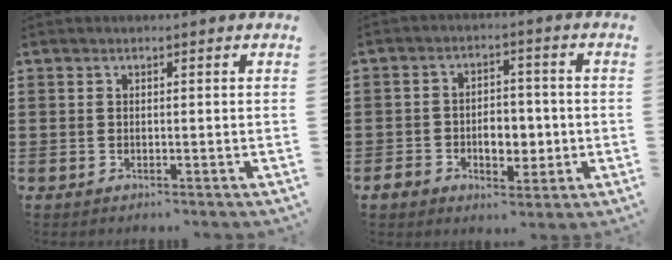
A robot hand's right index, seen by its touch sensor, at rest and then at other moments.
{"total": 6.1, "force": [-1.5, 4.3, 4.1], "torque": [-0.072, 0.009, -0.028]}